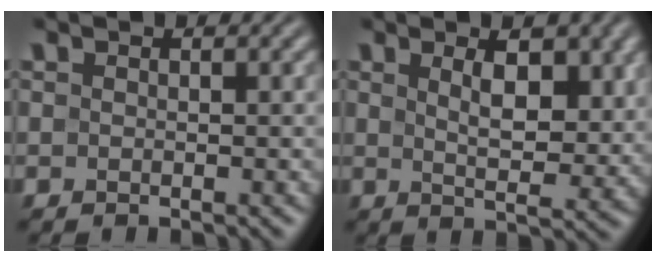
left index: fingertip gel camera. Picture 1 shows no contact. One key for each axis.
{"total": 5.6, "fx": 2.1, "fy": 2.1, "fz": 4.7, "tx": -0.072, "ty": -0.007, "tz": 0.038}